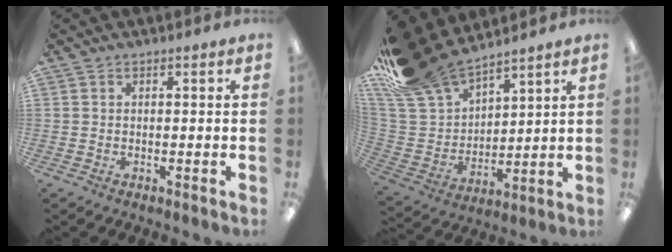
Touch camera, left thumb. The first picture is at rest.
{"total": 18.6, "force": [16.1, 6.8, 6.1], "torque": [-0.154, -0.102, 0.300]}